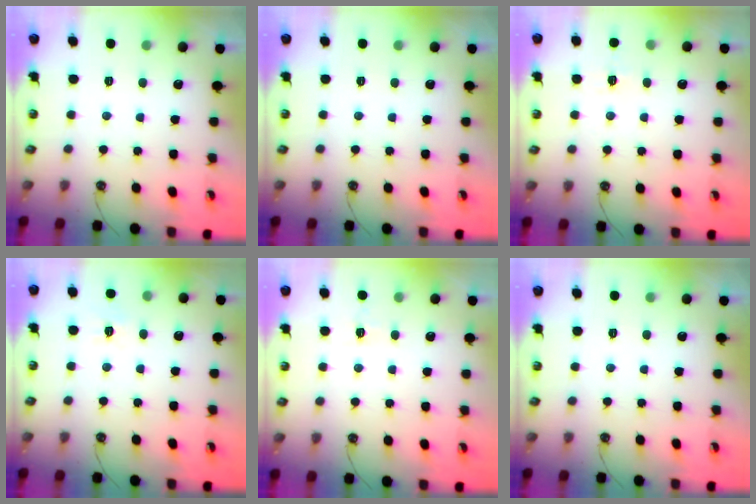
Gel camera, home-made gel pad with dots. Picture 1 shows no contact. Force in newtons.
{"total": 0.0}
{"total": 5.6, "press": 5.6, "slide": 0.6}
{"total": 6.7, "press": 6.7, "slide": 0.6}
{"total": 2.7, "press": 2.7, "slide": 0.3}
{"total": 0.0}